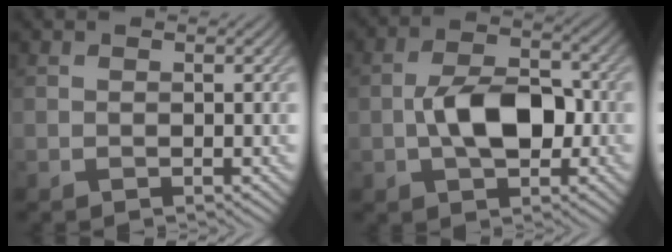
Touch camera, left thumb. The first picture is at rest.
{"total": 7.8, "force": [-1.0, 4.5, 6.3], "torque": [-0.119, 0.002, -0.022]}